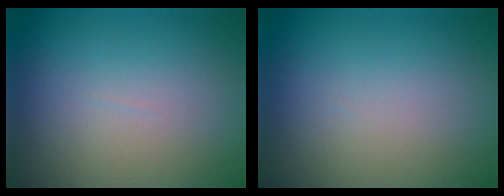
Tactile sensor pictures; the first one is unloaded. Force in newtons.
{"total": 0.0}